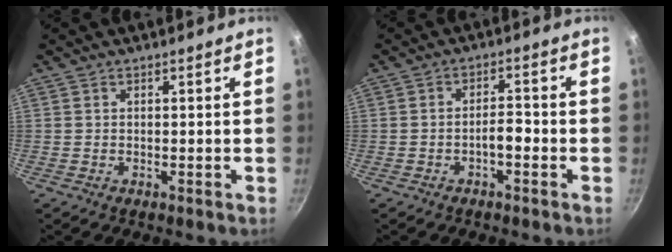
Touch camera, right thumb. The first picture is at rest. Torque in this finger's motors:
{"motor_torque": [0.18, -0.19, 0.25, -0.01, 0.01]}